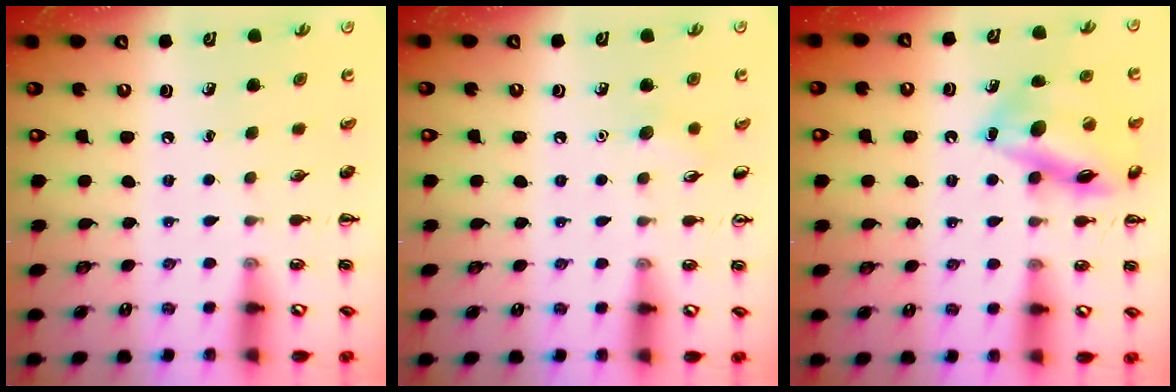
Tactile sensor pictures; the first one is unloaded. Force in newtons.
{"total": 4.4, "press": 4.2, "slide": 1.4}
{"total": 16.7, "press": 16.6, "slide": 1.7}